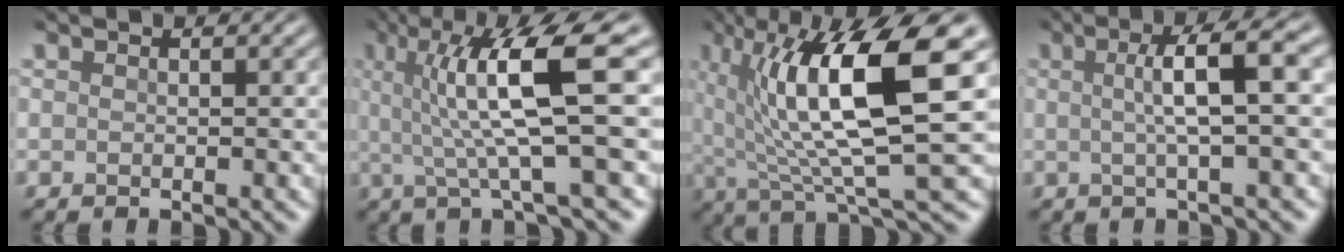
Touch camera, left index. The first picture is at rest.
{"total": 8.7, "force": [1.5, 1.5, 8.4], "torque": [-0.128, 0.003, 0.025]}
{"total": 11.6, "force": [2.5, 2.7, 11.0], "torque": [-0.172, 0.001, 0.047]}
{"total": 5.2, "force": [0.9, 0.9, 5.1], "torque": [-0.077, 0.015, 0.012]}